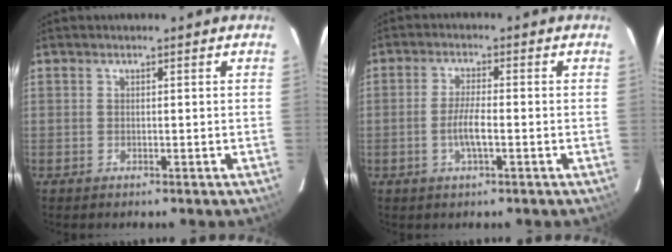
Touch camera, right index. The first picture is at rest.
{"total": 4.5, "force": [-1.3, 0.7, 4.2], "torque": [-0.084, 0.000, -0.024]}